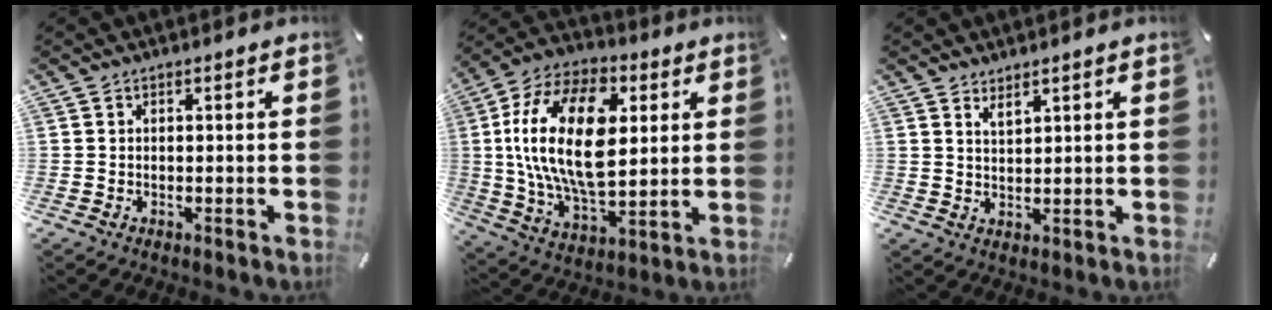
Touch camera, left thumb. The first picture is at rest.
{"total": 23.9, "force": [3.9, 14.5, 18.6], "torque": [-0.381, 0.007, 0.061]}
{"total": 2.5, "force": [2.3, 0.6, 0.7], "torque": [-0.015, -0.012, 0.043]}